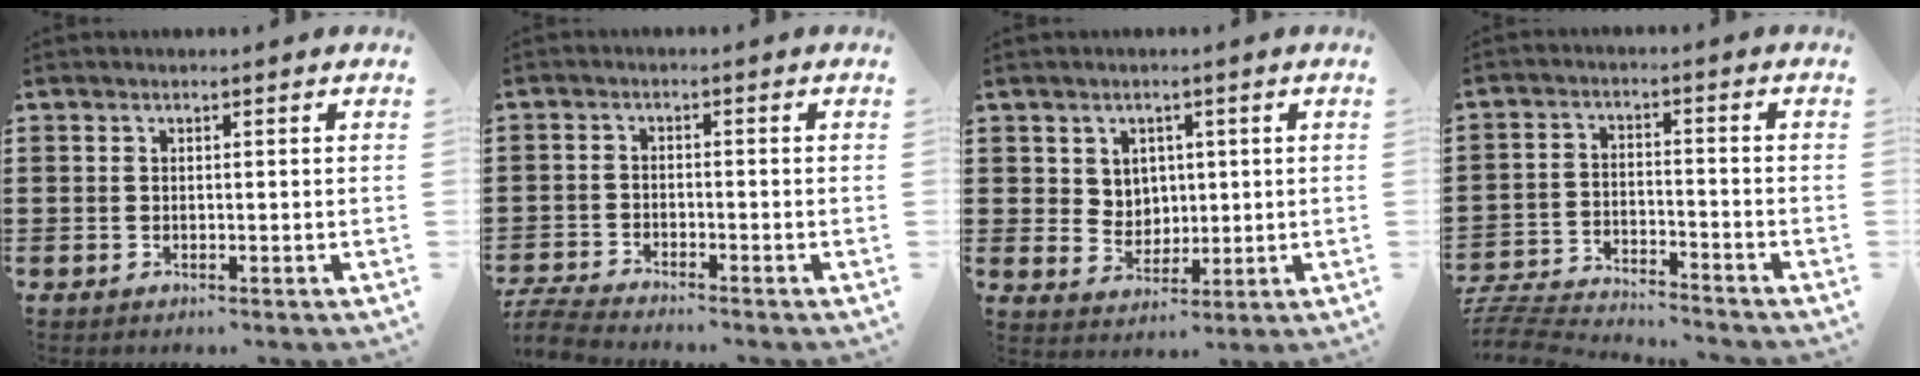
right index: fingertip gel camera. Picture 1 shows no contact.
{"total": 3.6, "force": [-3.5, 0.0, 0.5], "torque": [-0.022, -0.006, -0.077]}
{"total": 4.1, "force": [1.9, 3.6, 0.7], "torque": [-0.024, 0.005, 0.034]}
{"total": 5.4, "force": [-5.4, 0.2, 0.5], "torque": [-0.027, -0.001, -0.115]}